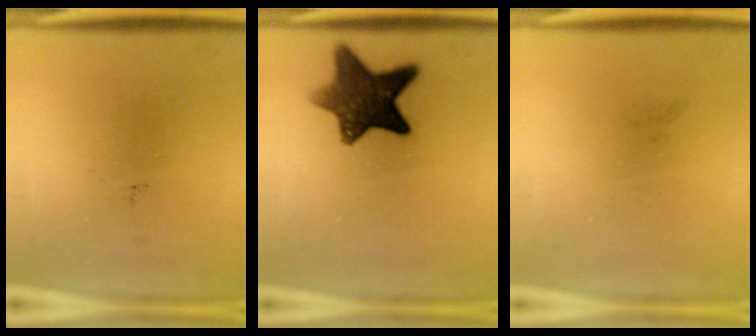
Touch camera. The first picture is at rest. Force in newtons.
{"total": 11.3}
{"total": 0.0}